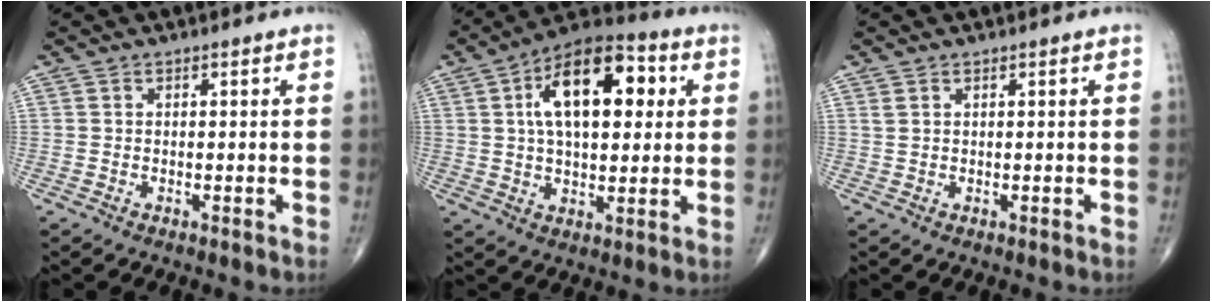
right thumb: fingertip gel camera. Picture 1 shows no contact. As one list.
[{"total": 18.8, "force": [4.7, 9.6, 15.5], "torque": [-0.220, 0.015, 0.069]}, {"total": 0.9, "force": [0.6, 0.3, 0.6], "torque": [-0.011, 0.006, 0.016]}]